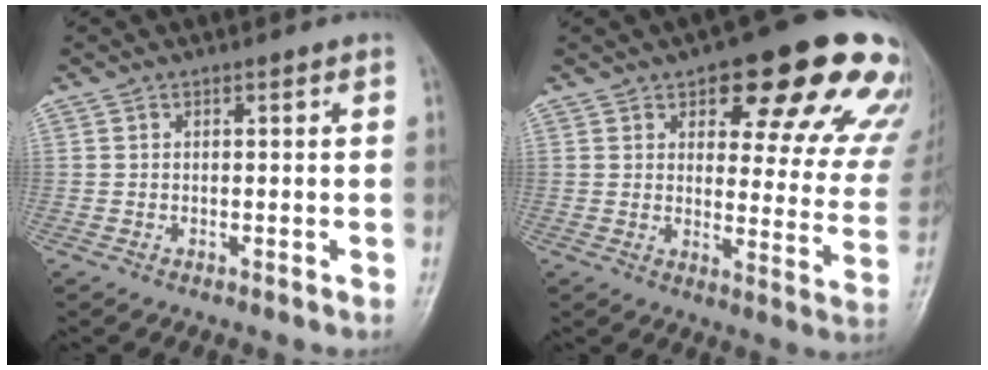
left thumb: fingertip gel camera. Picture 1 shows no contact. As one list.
[{"total": 22.3, "force": [13.2, 8.4, 15.9], "torque": [-0.148, -0.041, 0.159]}]